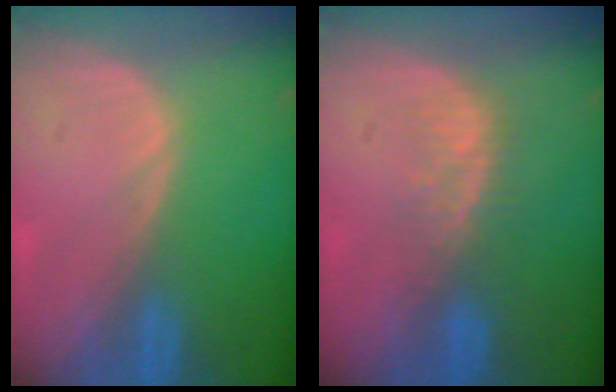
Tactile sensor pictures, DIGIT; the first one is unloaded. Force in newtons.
{"total": 4.1, "press": 3.7, "slide": 1.8}